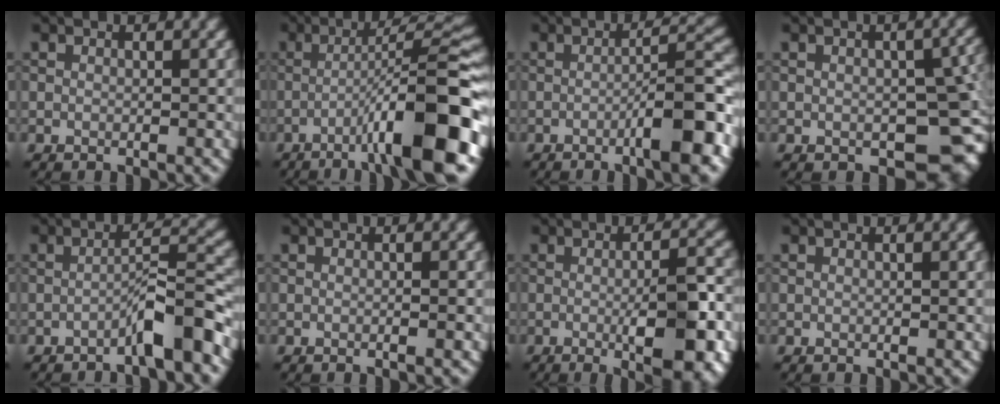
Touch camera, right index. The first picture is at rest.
{"total": 11.6, "force": [-4.3, 1.7, 10.7], "torque": [-0.140, 0.021, -0.066]}
{"total": 7.0, "force": [-2.7, 1.0, 6.4], "torque": [-0.085, 0.019, -0.048]}
{"total": 7.9, "force": [-1.7, 4.8, 6.1], "torque": [-0.073, -0.024, -0.009]}
{"total": 4.5, "force": [-2.7, 0.4, 3.6], "torque": [-0.057, 0.021, -0.052]}
{"total": 0.8, "force": [-0.2, 0.1, 0.8], "torque": [-0.007, 0.000, -0.006]}
{"total": 7.4, "force": [-1.6, 1.6, 7.1], "torque": [-0.099, 0.000, -0.021]}
{"total": 0.0}